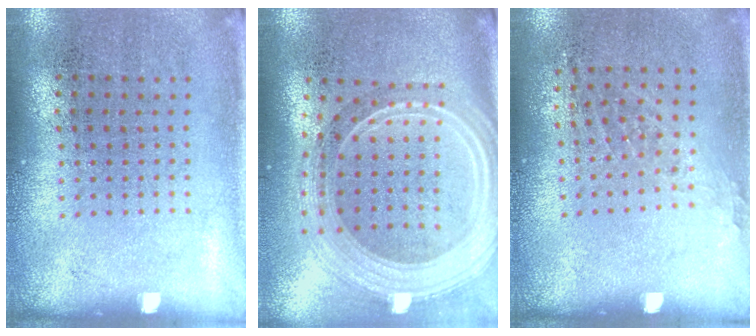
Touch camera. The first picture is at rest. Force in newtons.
{"total": 2.7, "press": 2.2, "slide": 1.5}
{"total": 1.0, "press": 0.8, "slide": 0.6}